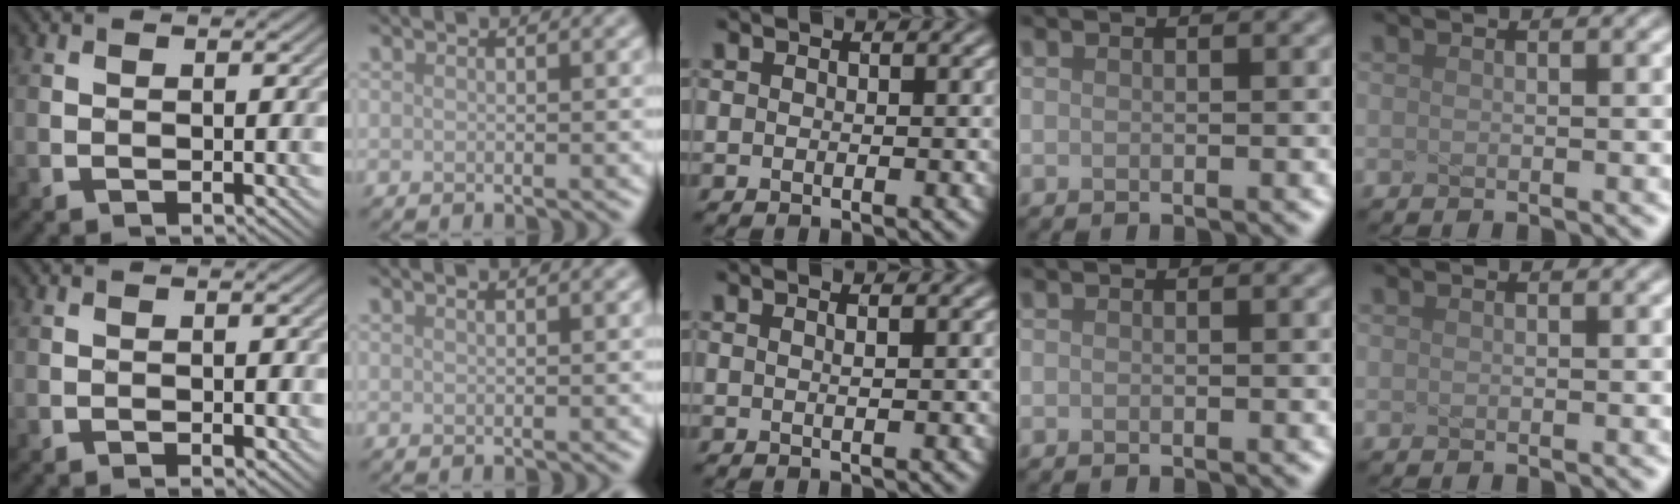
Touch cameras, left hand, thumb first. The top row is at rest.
{"thumb": {"total": 1.4, "force": [-0.5, 0.5, 1.2], "torque": [-0.018, 0.002, -0.009]}, "index": {"total": 0.7, "force": [0.5, 0.1, 0.4], "torque": [-0.006, 0.001, 0.009]}, "middle": {"total": 1.0, "force": [0.3, 0.4, 0.8], "torque": [-0.007, 0.003, 0.000]}}